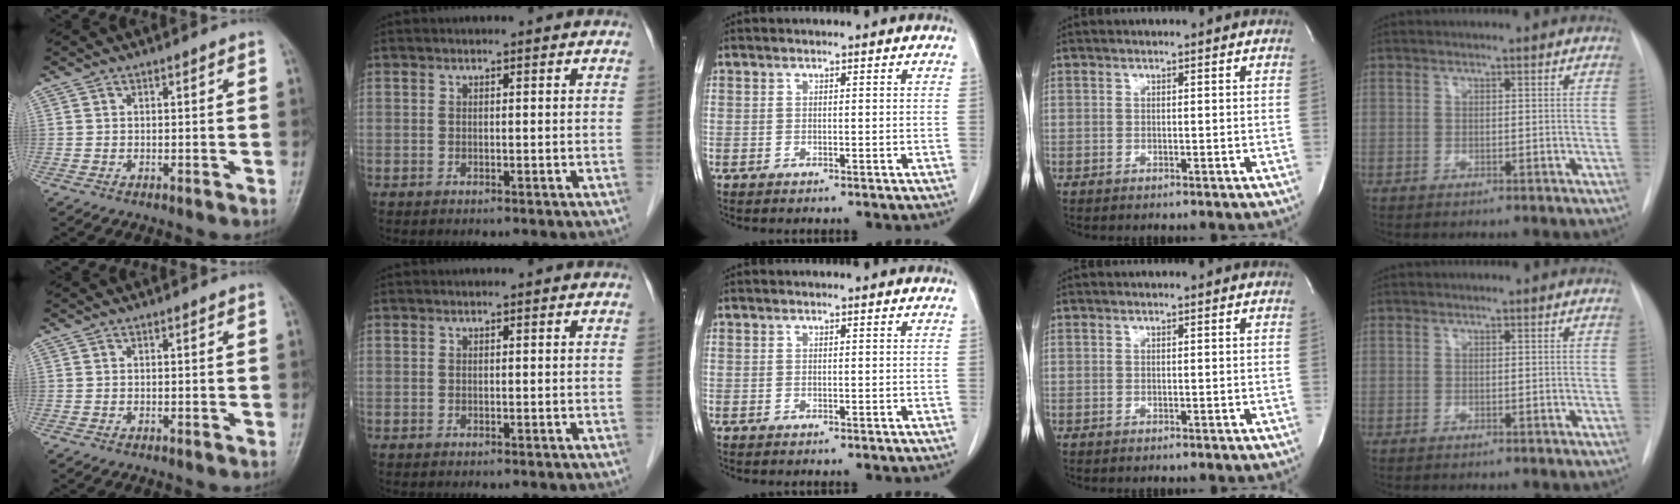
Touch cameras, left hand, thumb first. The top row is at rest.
{}